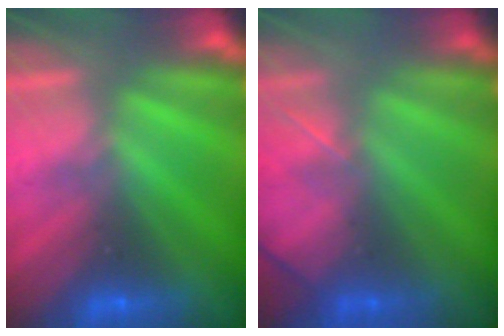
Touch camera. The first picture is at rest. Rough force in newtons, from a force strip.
{"total": 2.0}